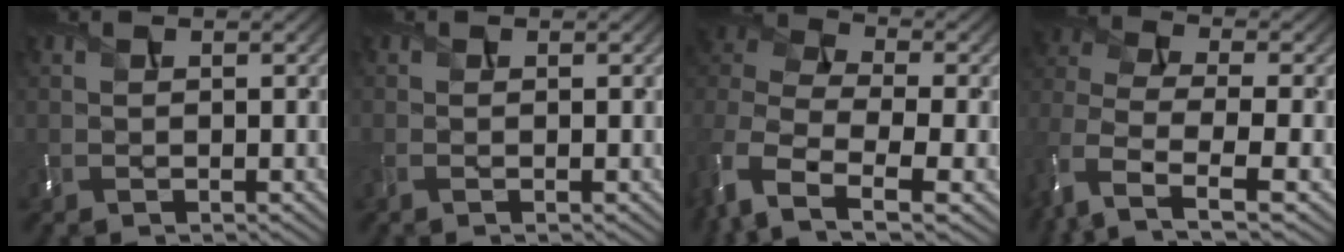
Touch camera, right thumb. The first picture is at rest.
{"total": 0.8, "force": [-0.3, 0.0, 0.7], "torque": [-0.018, -0.003, -0.009]}
{"total": 10.6, "force": [-3.8, 6.1, 7.7], "torque": [-0.219, -0.011, -0.075]}
{"total": 7.7, "force": [-2.7, 4.0, 6.0], "torque": [-0.143, -0.012, -0.066]}